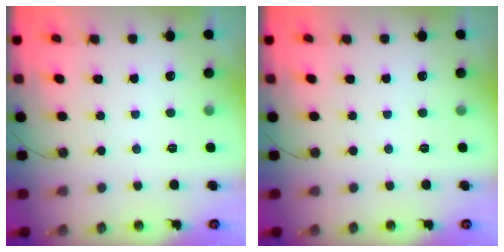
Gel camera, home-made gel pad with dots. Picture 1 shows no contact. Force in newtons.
{"total": 0.0}